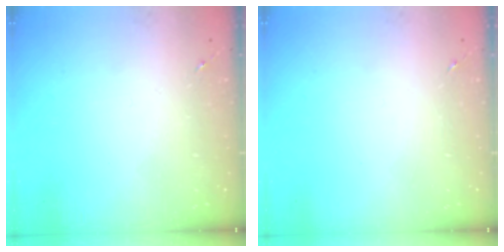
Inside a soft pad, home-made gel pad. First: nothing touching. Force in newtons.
{"total": 0.0}